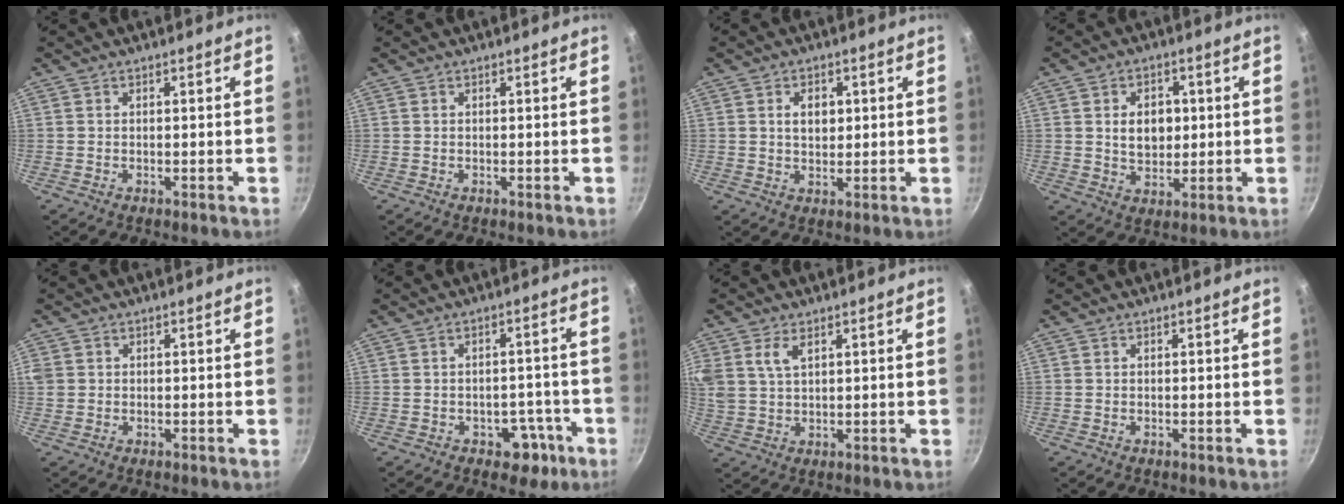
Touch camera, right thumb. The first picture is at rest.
{"total": 0.0}
{"total": 4.3, "force": [1.1, 2.9, 2.9], "torque": [-0.029, -0.005, 0.018]}
{"total": 7.3, "force": [1.1, 5.3, 5.0], "torque": [-0.047, -0.006, 0.021]}
{"total": 2.8, "force": [0.4, 2.5, 1.1], "torque": [-0.024, 0.006, 0.014]}
{"total": 6.0, "force": [-3.2, 4.1, 3.1], "torque": [-0.011, 0.031, -0.038]}
{"total": 6.8, "force": [3.1, 3.9, 4.7], "torque": [-0.106, -0.002, 0.068]}
{"total": 0.0}